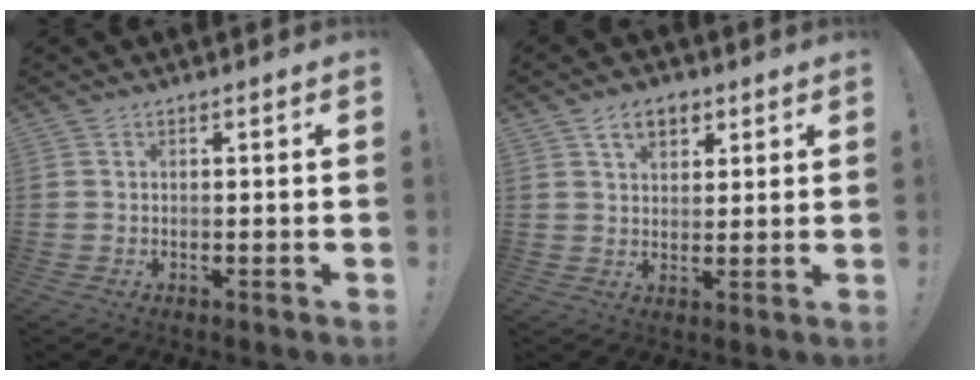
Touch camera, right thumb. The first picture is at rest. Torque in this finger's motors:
{"motor_torque": [0.45, 1.29, 0.13, -0.14, 0.00]}